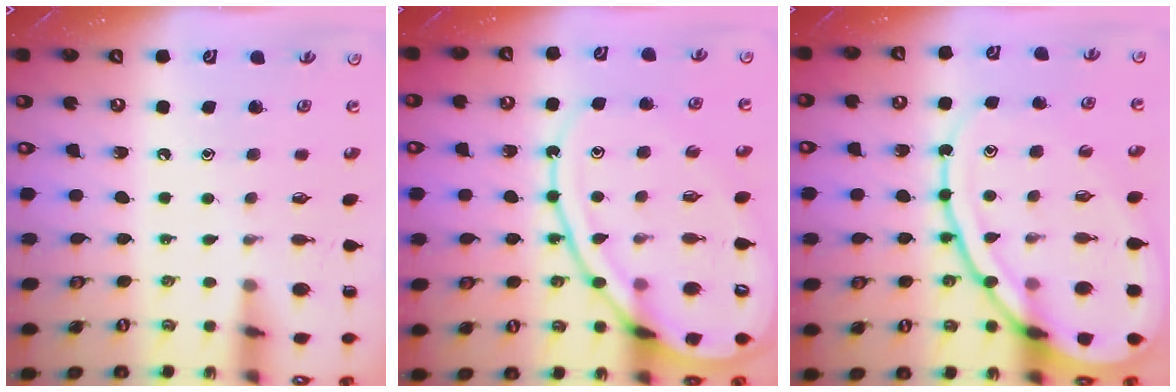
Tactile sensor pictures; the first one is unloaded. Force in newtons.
{"total": 16.8, "press": 16.8, "slide": 1.5}
{"total": 18.4, "press": 18.3, "slide": 1.9}